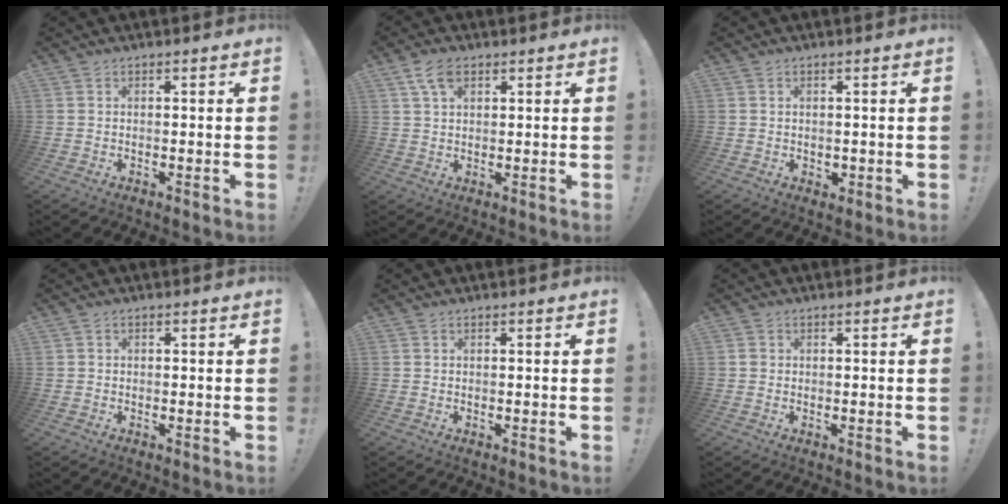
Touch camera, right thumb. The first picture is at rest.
{"total": 6.2, "force": [3.2, 3.4, 4.2], "torque": [-0.073, -0.004, 0.059]}
{"total": 1.0, "force": [0.3, 0.9, 0.2], "torque": [-0.004, 0.002, 0.005]}
{"total": 0.9, "force": [-0.3, 0.7, 0.4], "torque": [-0.014, 0.006, -0.004]}
{"total": 0.0}
{"total": 0.9, "force": [0.3, 0.8, 0.2], "torque": [-0.003, 0.003, 0.006]}